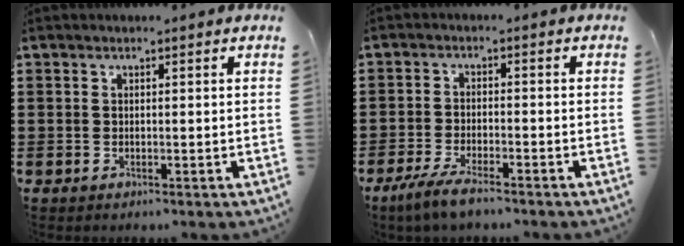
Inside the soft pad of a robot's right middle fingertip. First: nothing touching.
{"total": 4.4, "force": [-3.6, 0.7, 2.5], "torque": [-0.061, -0.007, -0.071]}